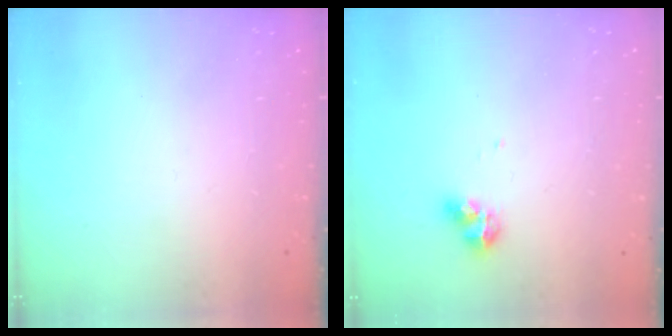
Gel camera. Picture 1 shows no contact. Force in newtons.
{"total": 7.1, "press": 7.1, "slide": 0.3}